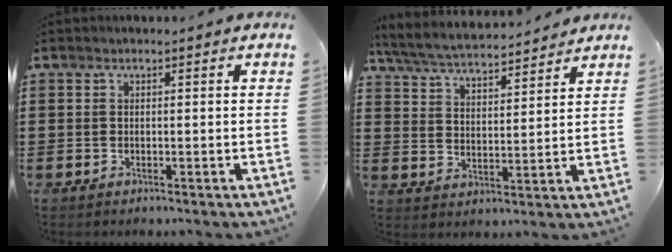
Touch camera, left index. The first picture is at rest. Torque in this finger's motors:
{"motor_torque": [0.97, -1.11, 0.27, 0.08]}